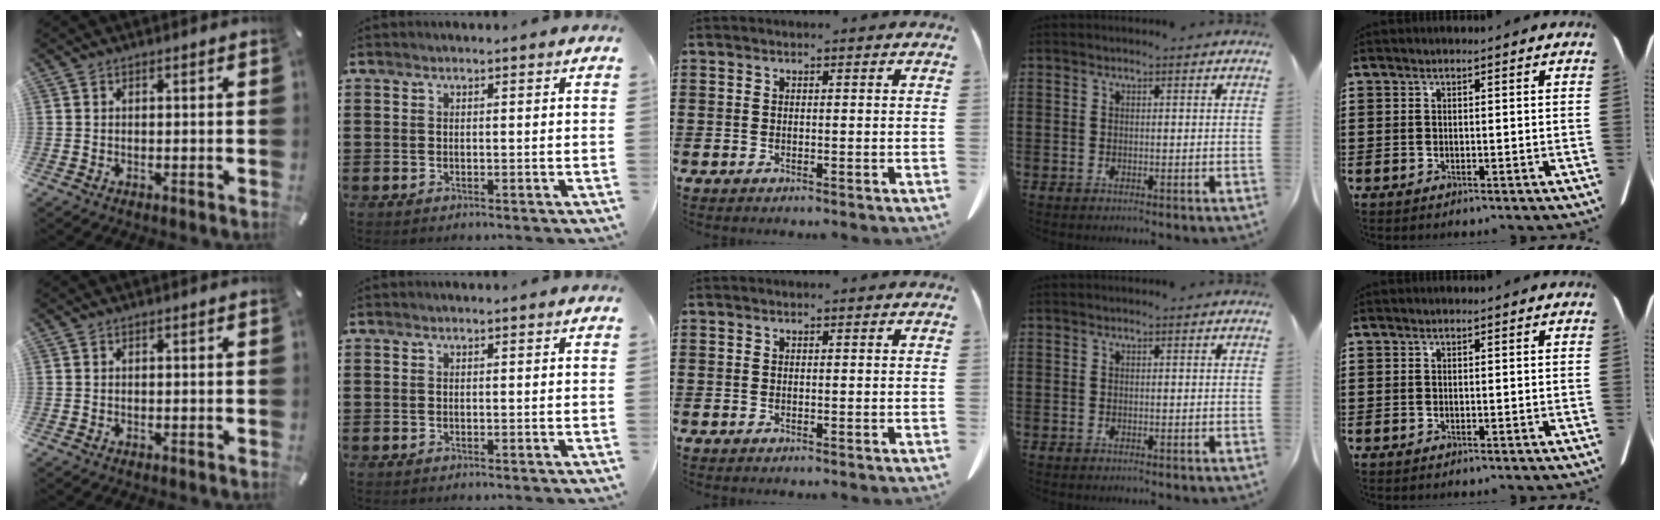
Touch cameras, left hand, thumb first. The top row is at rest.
{}